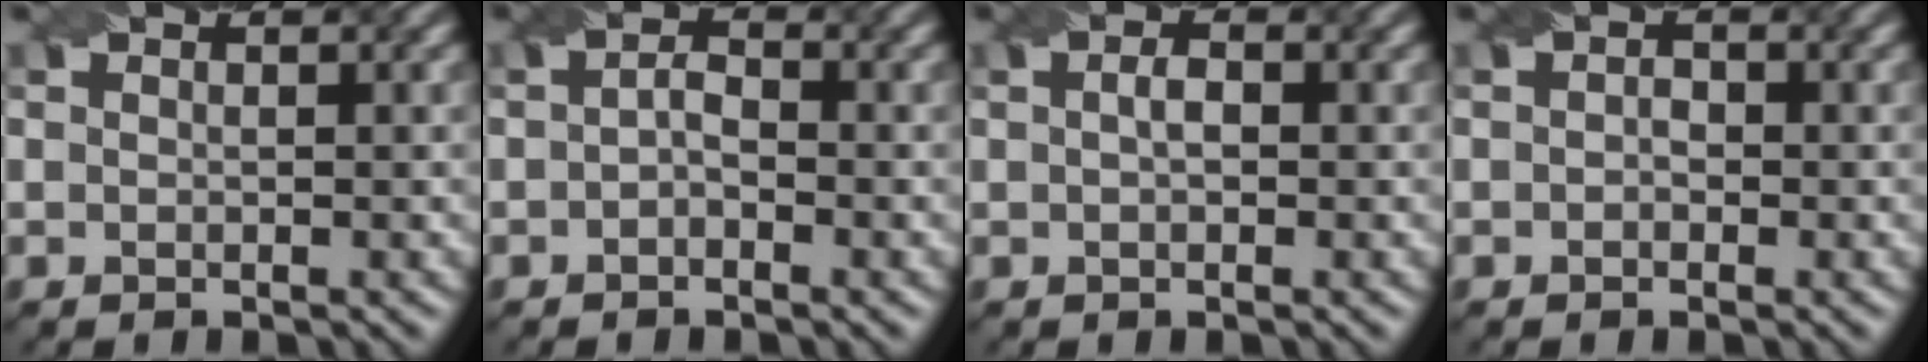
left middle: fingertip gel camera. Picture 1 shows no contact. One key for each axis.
{"total": 1.5, "fx": -0.4, "fy": 0.8, "fz": 1.2, "tx": -0.025, "ty": 0.004, "tz": -0.010}
{"total": 1.5, "fx": 0.2, "fy": 0.8, "fz": 1.2, "tx": -0.018, "ty": -0.001, "tz": 0.000}
{"total": 1.0, "fx": -0.1, "fy": 0.7, "fz": 0.6, "tx": -0.012, "ty": -0.002, "tz": -0.006}